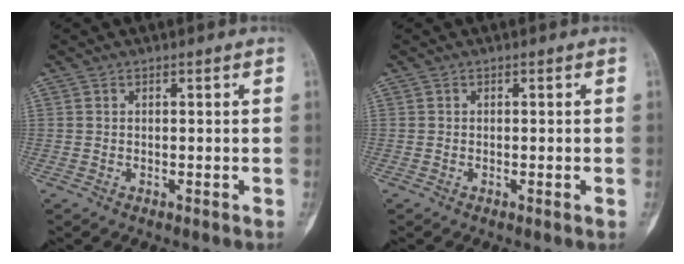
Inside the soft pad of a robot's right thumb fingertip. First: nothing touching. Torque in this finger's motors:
{"motor_torque": [0.16, 0.01, 0.05, -0.20, 0.04]}